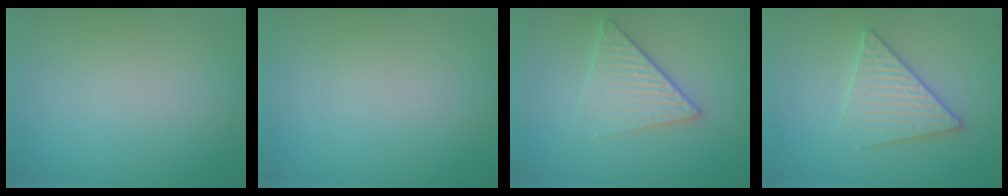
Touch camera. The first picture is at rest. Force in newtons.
{"total": 0.0}
{"total": 3.2, "press": 2.8, "slide": 1.6}
{"total": 3.4, "press": 3.1, "slide": 1.3}